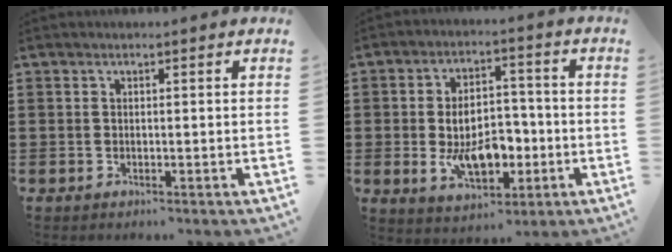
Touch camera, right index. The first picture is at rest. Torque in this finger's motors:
{"motor_torque": [1.98, 0.16, 1.05, 0.21]}